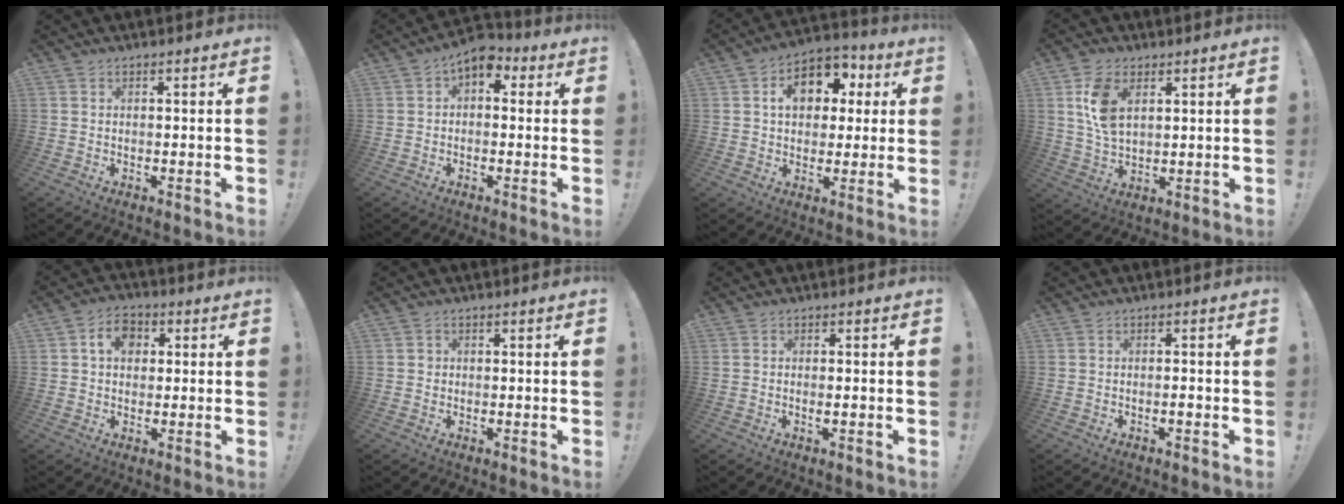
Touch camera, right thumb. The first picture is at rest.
{"total": 5.5, "force": [1.8, 3.5, 3.9], "torque": [-0.054, -0.005, 0.034]}
{"total": 12.7, "force": [3.7, 9.4, 7.7], "torque": [-0.107, -0.006, 0.069]}
{"total": 9.5, "force": [3.7, 5.9, 6.4], "torque": [-0.128, -0.006, 0.069]}
{"total": 7.4, "force": [2.0, 5.6, 4.5], "torque": [-0.071, 0.008, 0.035]}
{"total": 1.4, "force": [-0.1, 1.3, 0.4], "torque": [-0.005, 0.003, -0.003]}
{"total": 1.0, "force": [-0.1, -0.1, 1.0], "torque": [-0.009, -0.006, -0.003]}
{"total": 1.0, "force": [-0.7, 0.0, 0.7], "torque": [-0.010, -0.001, -0.011]}